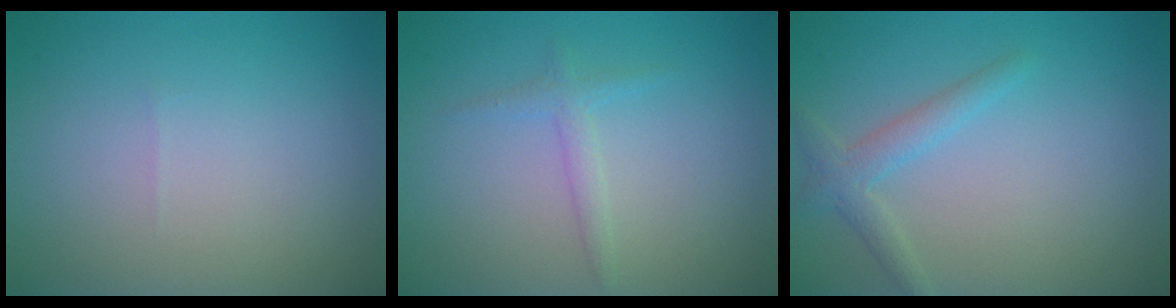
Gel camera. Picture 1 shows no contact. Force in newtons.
{"total": 1.4, "press": 1.4, "slide": 0.1}
{"total": 2.1, "press": 2.1, "slide": 0.1}